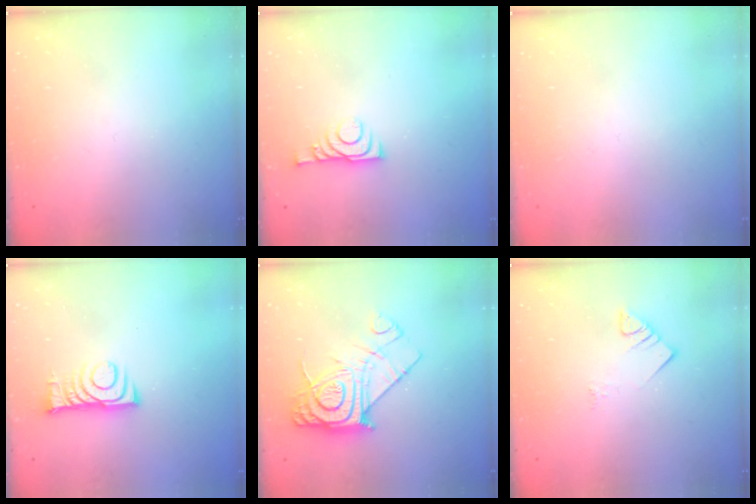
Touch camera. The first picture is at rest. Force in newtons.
{"total": 6.7, "press": 6.7, "slide": 0.7}
{"total": 1.9, "press": 1.9, "slide": 0.2}
{"total": 8.5, "press": 8.4, "slide": 0.9}
{"total": 14.9, "press": 14.8, "slide": 1.2}
{"total": 3.9, "press": 3.9, "slide": 0.6}